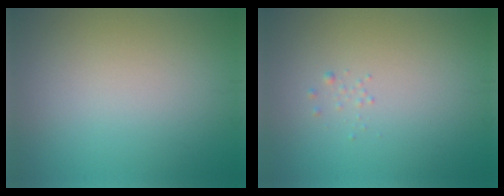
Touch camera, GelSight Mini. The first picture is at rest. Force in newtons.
{"total": 0.7, "press": 0.7, "slide": 0.1}